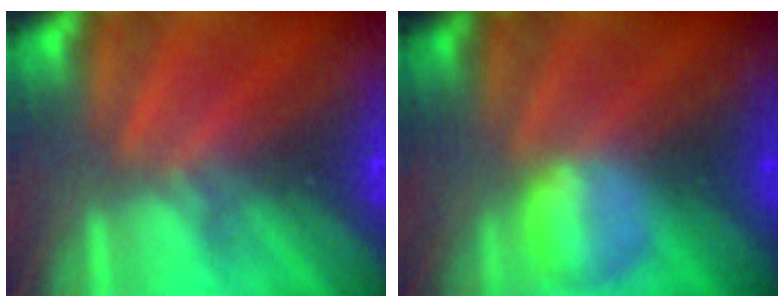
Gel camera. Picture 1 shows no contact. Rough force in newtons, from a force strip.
{"total": 2.4}